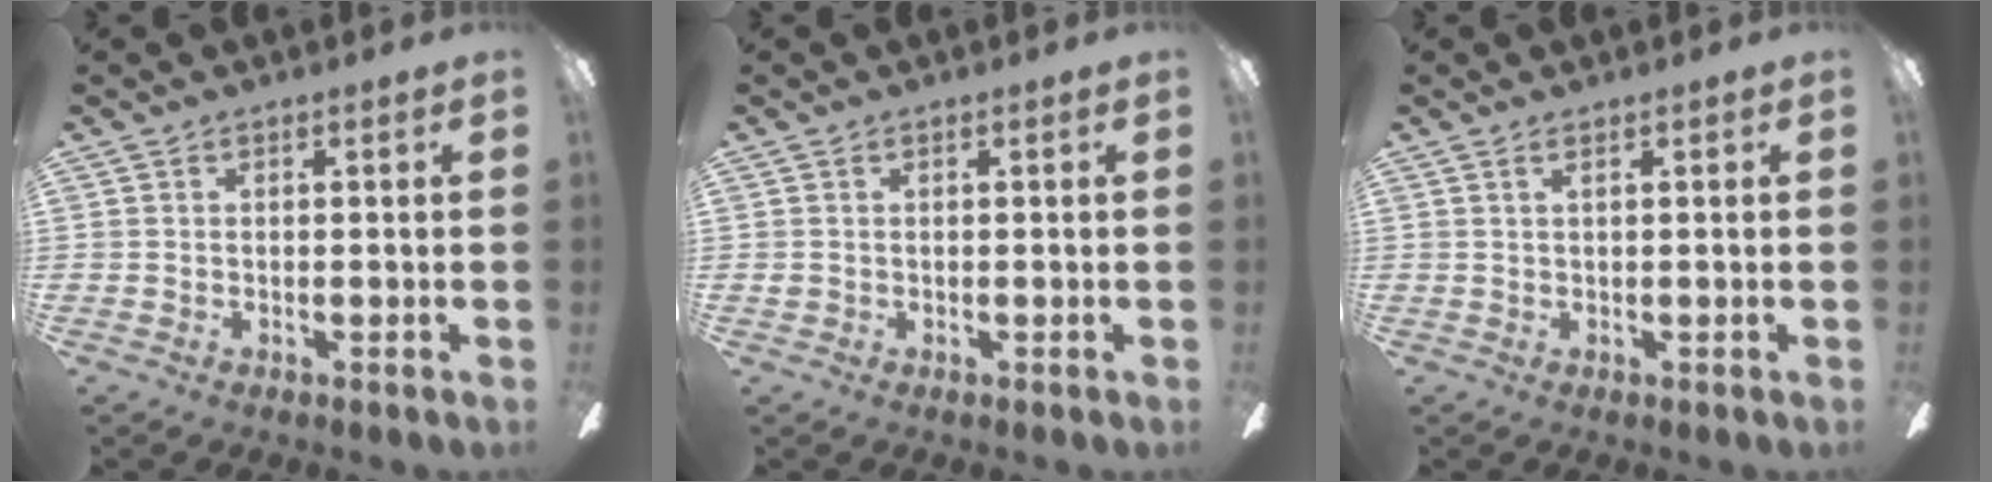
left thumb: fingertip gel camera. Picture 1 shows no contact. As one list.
[{"total": 0.5, "force": [-0.2, 0.5, 0.2], "torque": [-0.004, 0.004, -0.004]}, {"total": 1.0, "force": [0.5, 0.1, 0.8], "torque": [-0.018, 0.000, 0.009]}]